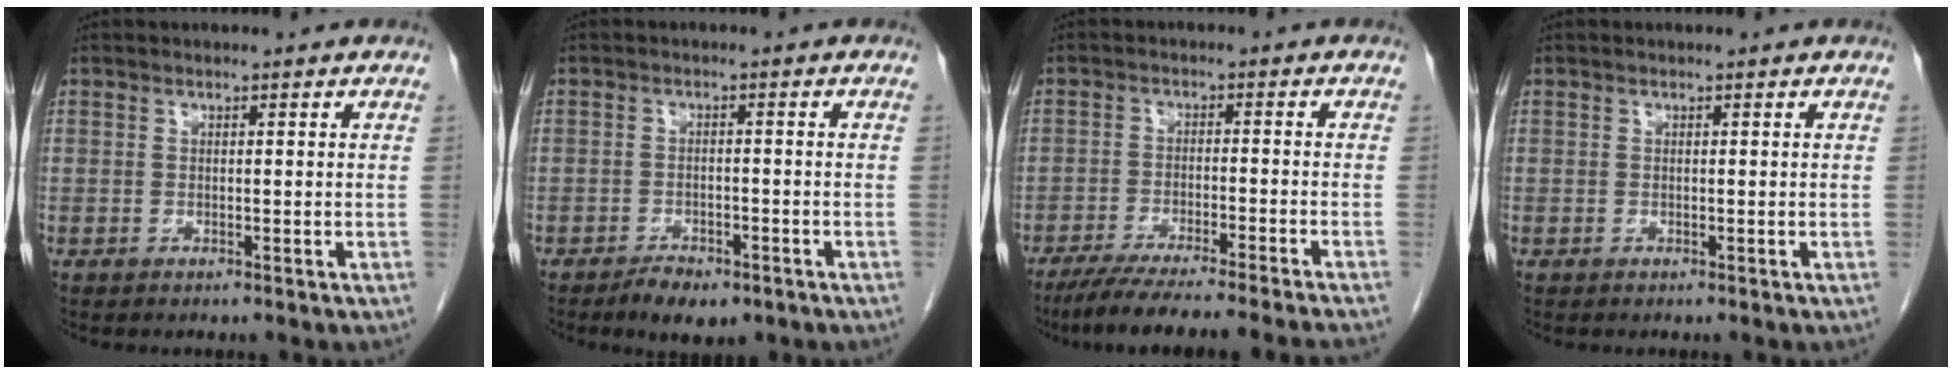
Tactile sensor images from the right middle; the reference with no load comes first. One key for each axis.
{"total": 4.9, "fx": -3.4, "fy": 2.0, "fz": 2.8, "tx": -0.042, "ty": -0.001, "tz": -0.049}
{"total": 16.0, "fx": -14.1, "fy": -0.9, "fz": 7.5, "tx": -0.099, "ty": -0.040, "tz": -0.209}
{"total": 0.0}